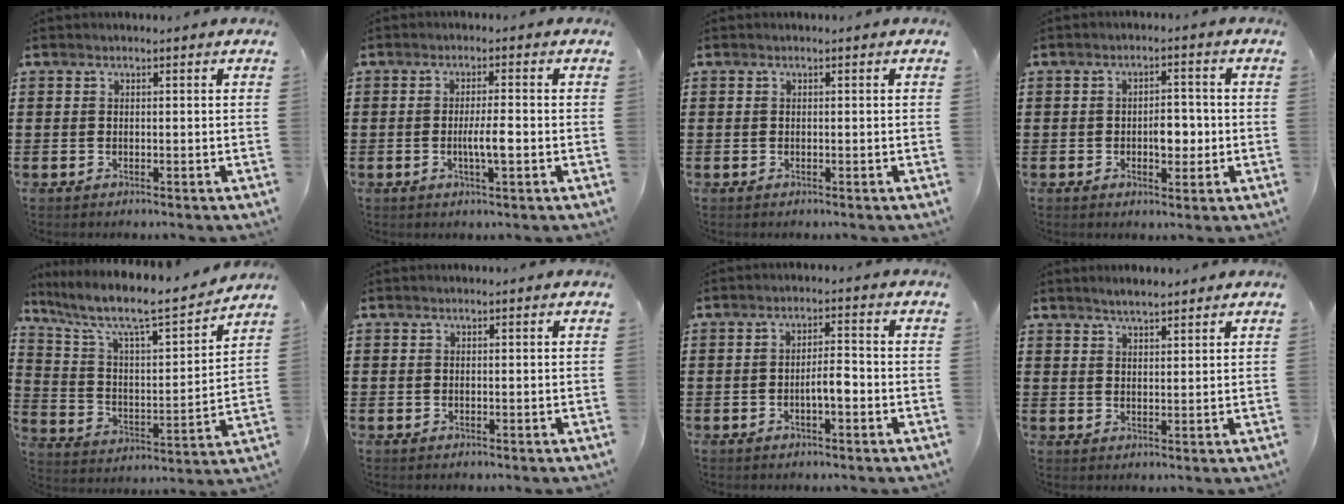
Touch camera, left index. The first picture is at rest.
{"total": 3.9, "force": [-0.5, 0.6, 3.8], "torque": [-0.074, -0.004, -0.012]}
{"total": 0.0}
{"total": 4.3, "force": [-0.7, 2.3, 3.6], "torque": [-0.052, 0.000, -0.019]}
{"total": 7.9, "force": [6.5, 1.4, 4.3], "torque": [-0.116, -0.047, 0.102]}
{"total": 0.0}
{"total": 3.4, "force": [-1.1, 1.0, 3.1], "torque": [-0.055, 0.007, -0.023]}
{"total": 2.4, "force": [2.4, 0.2, 0.6], "torque": [-0.015, 0.001, 0.045]}